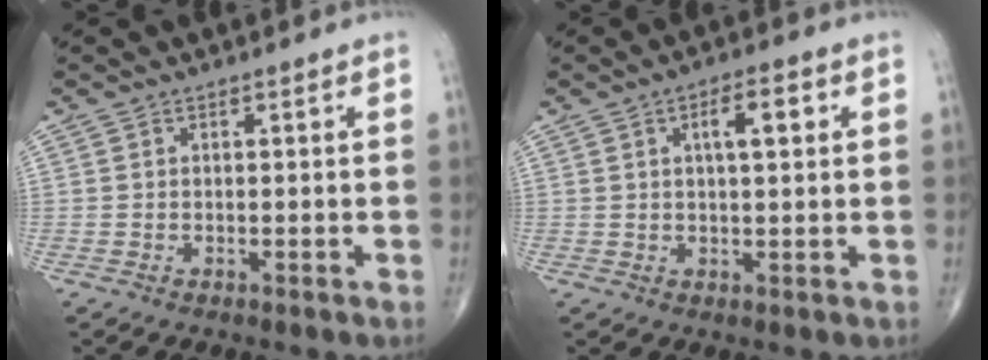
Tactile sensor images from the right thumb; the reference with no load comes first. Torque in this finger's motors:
{"motor_torque": [0.99, 2.49, 0.63, 0.32, 0.01]}